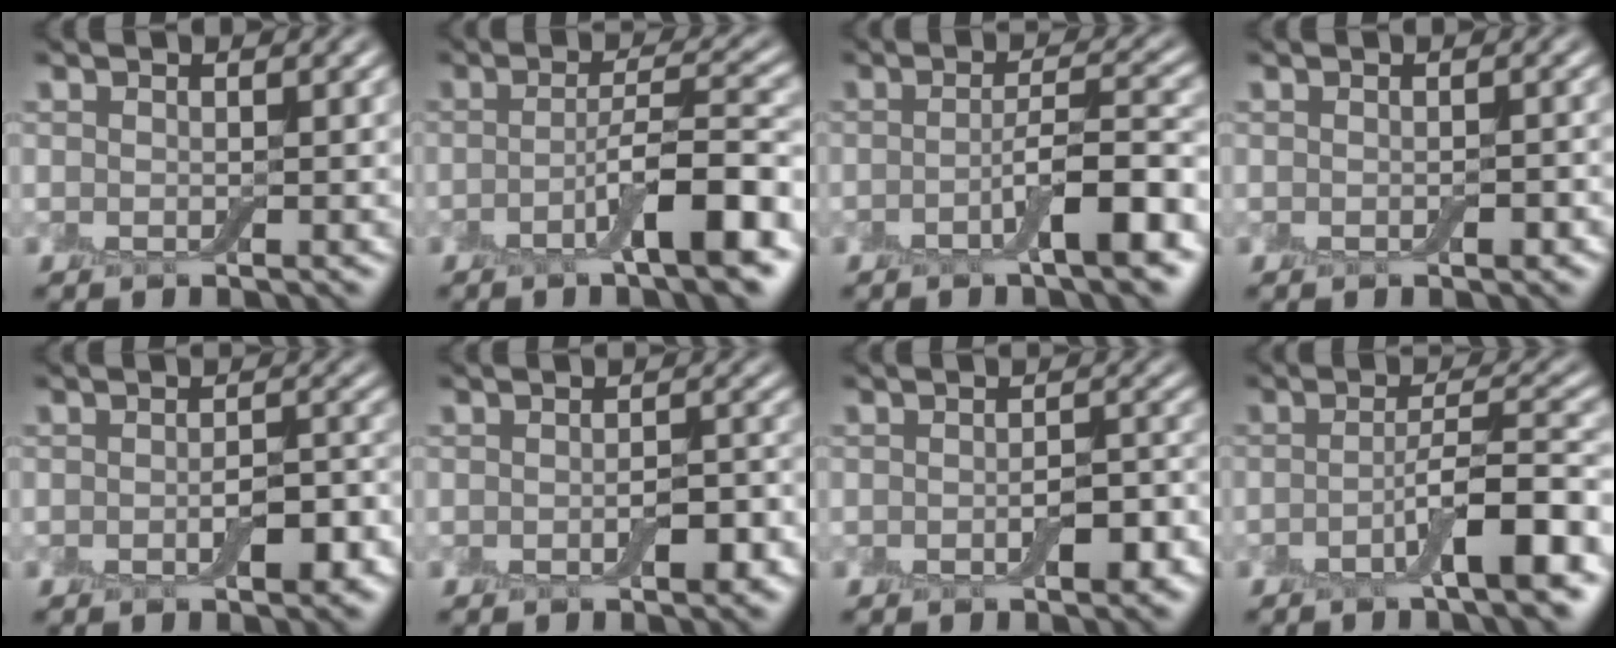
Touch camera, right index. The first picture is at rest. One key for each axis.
{"total": 7.0, "fx": -2.9, "fy": 1.1, "fz": 6.3, "tx": -0.097, "ty": 0.011, "tz": -0.055}
{"total": 5.5, "fx": -2.2, "fy": 0.9, "fz": 5.0, "tx": -0.076, "ty": 0.009, "tz": -0.041}
{"total": 1.0, "fx": -0.4, "fy": 0.4, "fz": 0.8, "tx": -0.012, "ty": 0.001, "tz": -0.003}
{"total": 3.2, "fx": -1.1, "fy": 1.4, "fz": 2.7, "tx": -0.044, "ty": -0.002, "tz": -0.015}
{"total": 2.5, "fx": -0.9, "fy": 1.1, "fz": 2.1, "tx": -0.032, "ty": -0.001, "tz": -0.011}
{"total": 2.9, "fx": -1.0, "fy": 1.3, "fz": 2.4, "tx": -0.038, "ty": -0.001, "tz": -0.013}
{"total": 6.3, "fx": -2.6, "fy": 0.9, "fz": 5.6, "tx": -0.086, "ty": 0.012, "tz": -0.050}